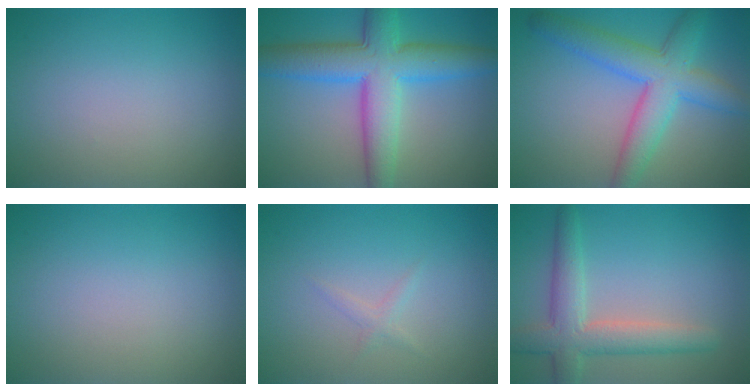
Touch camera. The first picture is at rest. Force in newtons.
{"total": 8.6, "press": 8.6, "slide": 0.5}
{"total": 6.4, "press": 6.4, "slide": 0.2}
{"total": 0.0}
{"total": 0.8, "press": 0.8, "slide": 0.0}
{"total": 4.9, "press": 4.9, "slide": 0.3}